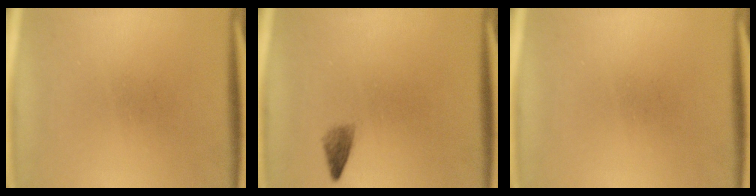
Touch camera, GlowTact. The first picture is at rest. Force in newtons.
{"total": 1.6}
{"total": 0.0}